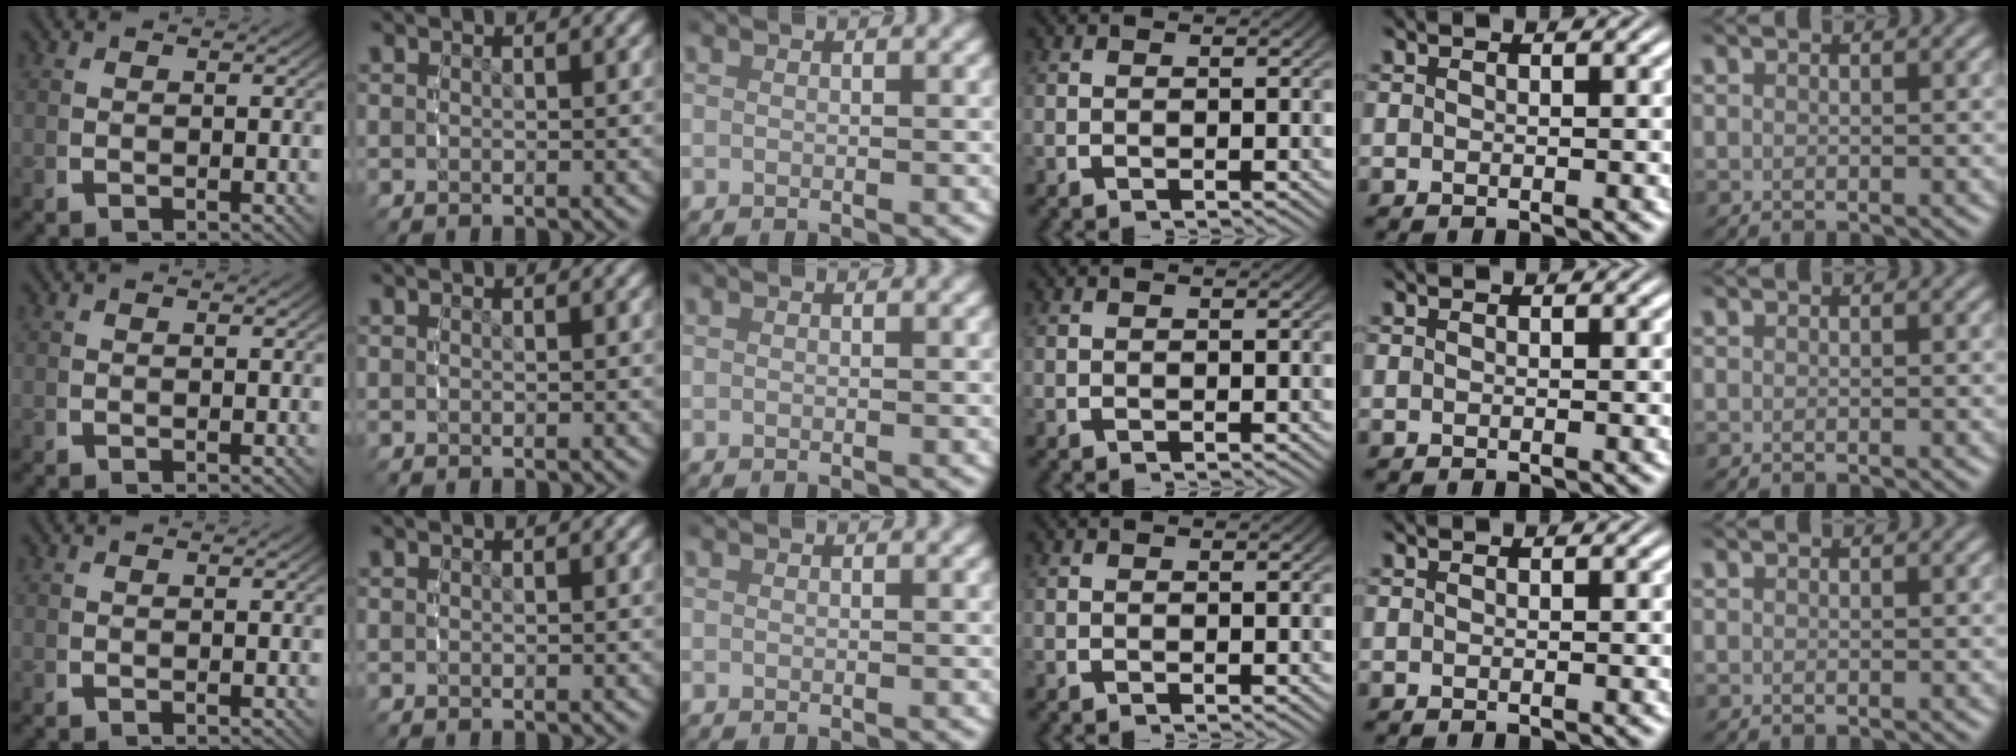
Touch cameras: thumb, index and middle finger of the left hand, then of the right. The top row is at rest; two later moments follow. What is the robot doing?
{"motion": "reach", "object": "bottle cap"}